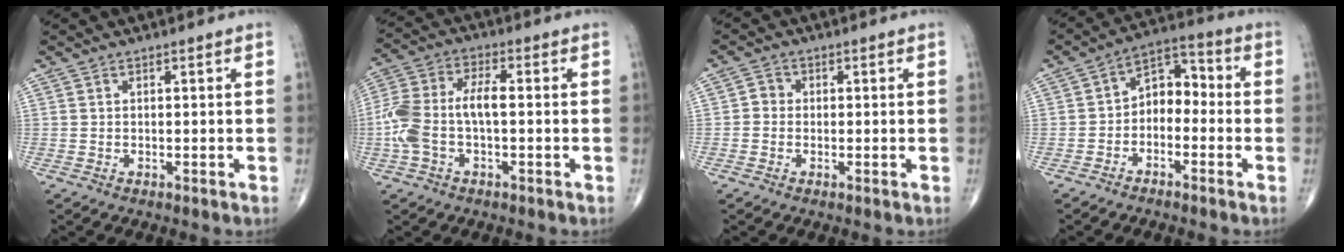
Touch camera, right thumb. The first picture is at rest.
{"total": 10.5, "force": [-1.3, 5.1, 9.1], "torque": [-0.218, 0.033, -0.027]}
{"total": 2.1, "force": [-0.3, 1.9, 0.8], "torque": [0.000, 0.007, -0.011]}
{"total": 7.4, "force": [-1.8, 5.1, 5.0], "torque": [-0.053, 0.043, -0.048]}